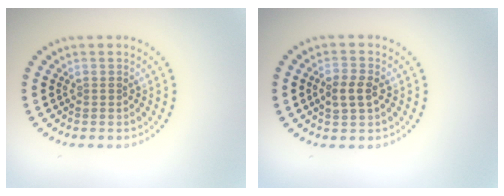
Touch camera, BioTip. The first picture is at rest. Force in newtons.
{"total": 2.4, "press": 2.4, "slide": 0.3}